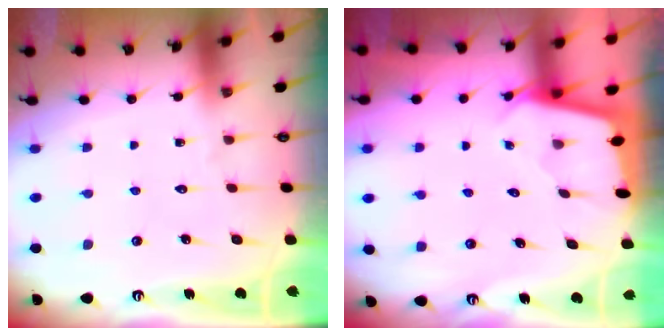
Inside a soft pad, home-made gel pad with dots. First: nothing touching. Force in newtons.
{"total": 1.8, "press": 1.8, "slide": 0.1}